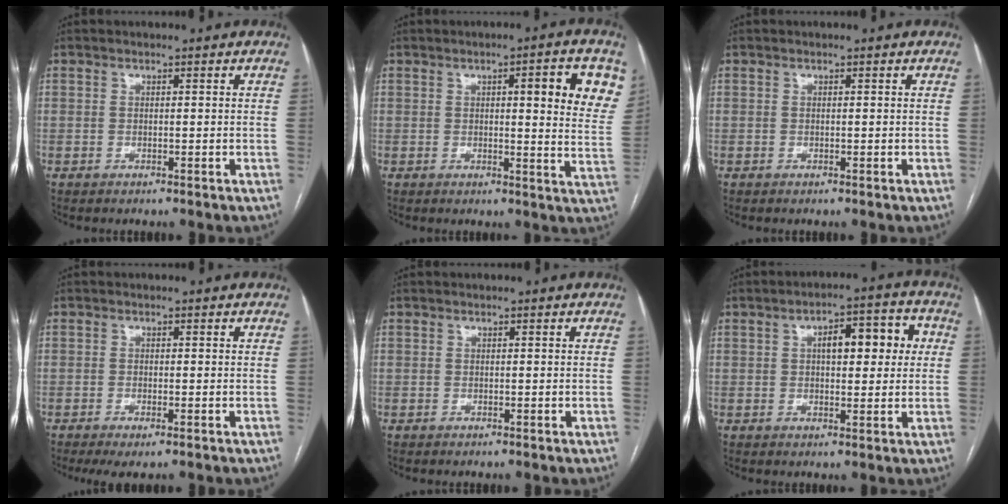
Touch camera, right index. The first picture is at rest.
{"total": 10.7, "force": [3.9, 1.6, 9.8], "torque": [-0.110, -0.001, 0.041]}
{"total": 0.0}
{"total": 2.7, "force": [-1.5, 0.6, 2.1], "torque": [-0.034, -0.005, -0.019]}
{"total": 0.0}
{"total": 8.4, "force": [1.8, 3.2, 7.5], "torque": [-0.101, 0.031, 0.024]}